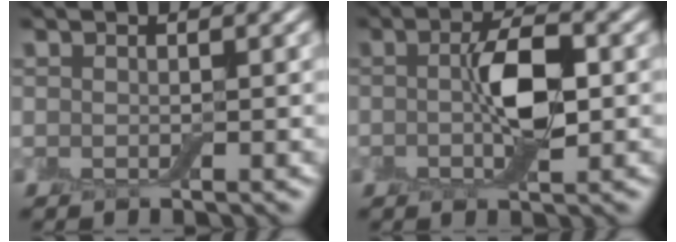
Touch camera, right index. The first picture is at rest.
{"total": 4.7, "force": [-0.3, 1.7, 4.4], "torque": [-0.086, 0.003, -0.006]}